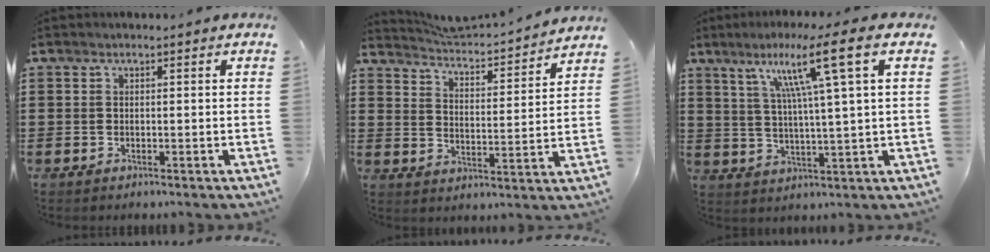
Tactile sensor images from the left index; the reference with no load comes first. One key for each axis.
{"total": 3.5, "fx": 3.4, "fy": -0.7, "fz": 0.1, "tx": -0.024, "ty": -0.040, "tz": 0.050}
{"total": 10.8, "fx": 5.2, "fy": -0.6, "fz": 9.5, "tx": -0.186, "ty": 0.000, "tz": 0.076}